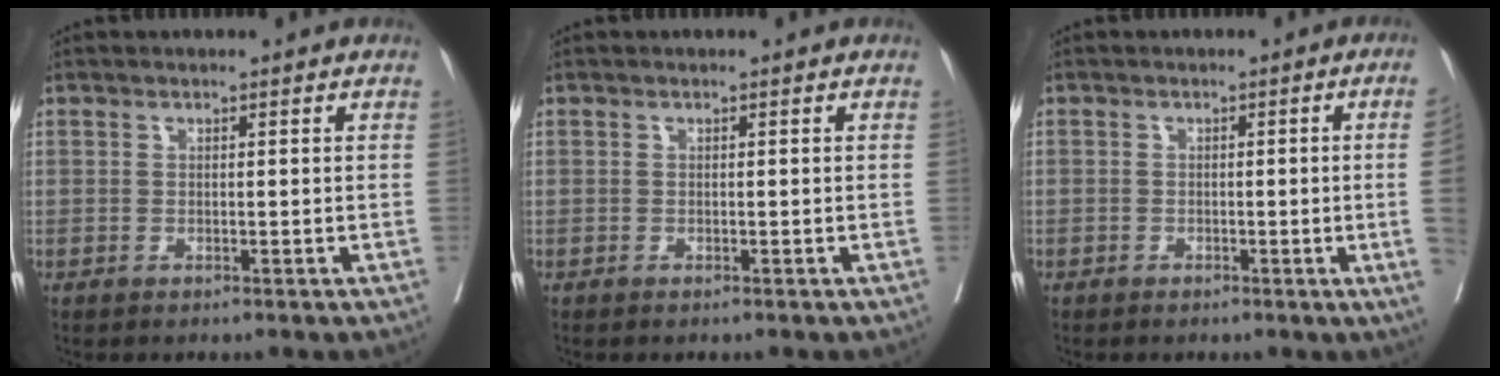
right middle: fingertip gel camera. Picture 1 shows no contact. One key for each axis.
{"total": 0.0}
{"total": 3.8, "fx": -0.6, "fy": -1.1, "fz": 3.6, "tx": -0.038, "ty": -0.005, "tz": -0.011}